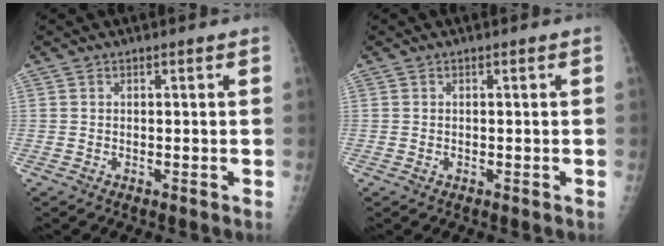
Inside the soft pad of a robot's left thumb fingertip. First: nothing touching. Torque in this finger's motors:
{"motor_torque": [-0.59, -0.08, 0.04, -0.04, 0.00]}